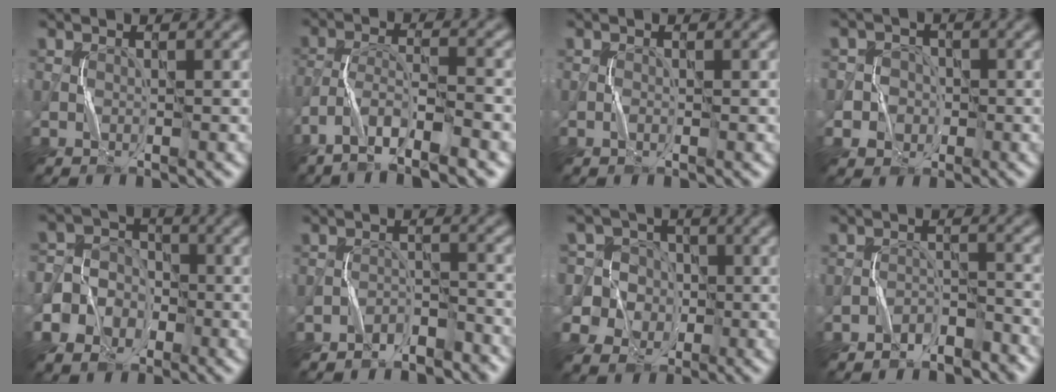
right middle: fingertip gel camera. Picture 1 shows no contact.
{"total": 7.1, "force": [-5.2, 1.5, 4.6], "torque": [-0.085, 0.001, -0.093]}
{"total": 0.0}
{"total": 3.2, "force": [-0.9, 3.1, 0.3], "torque": [0.020, 0.007, -0.028]}
{"total": 6.9, "force": [-2.7, 6.1, 1.8], "torque": [-0.035, 0.009, -0.075]}
{"total": 2.8, "force": [-2.5, 1.1, 0.7], "torque": [-0.011, 0.005, -0.046]}
{"total": 9.2, "force": [0.3, 8.8, 2.7], "torque": [-0.087, 0.041, -0.021]}
{"total": 3.2, "force": [-2.7, 1.3, 0.9], "torque": [-0.015, 0.004, -0.051]}